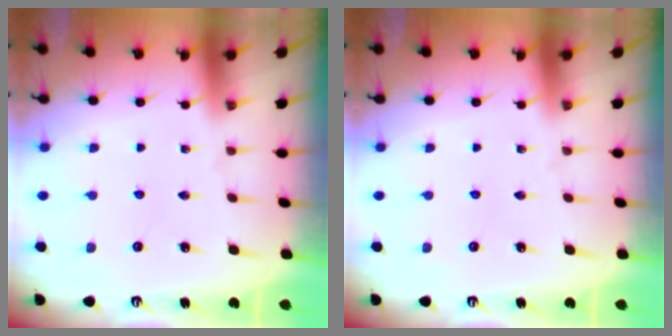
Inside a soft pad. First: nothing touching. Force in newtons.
{"total": 0.0}